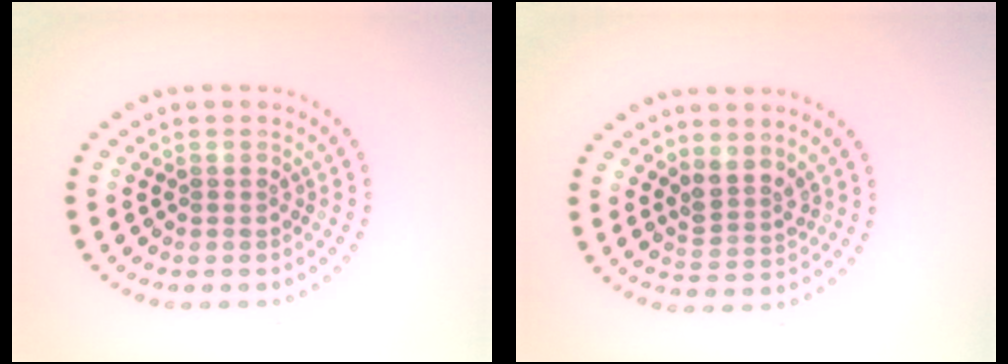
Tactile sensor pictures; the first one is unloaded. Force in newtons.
{"total": 2.4, "press": 1.8, "slide": 1.5}